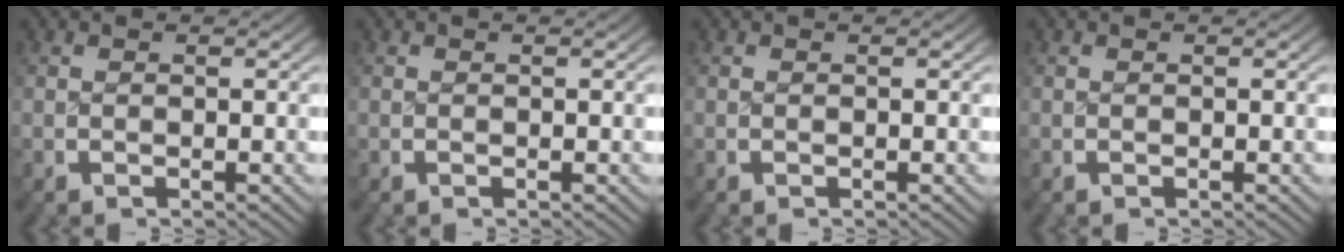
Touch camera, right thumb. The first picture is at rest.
{"total": 0.0}
{"total": 0.0}
{"total": 0.0}